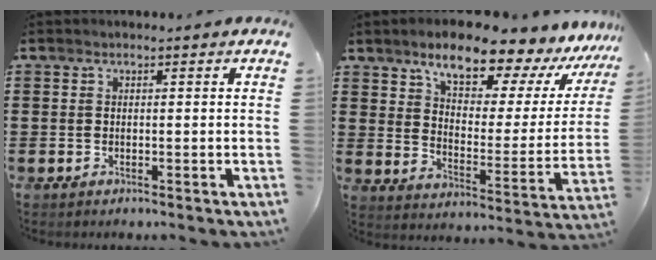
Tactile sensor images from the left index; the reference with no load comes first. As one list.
[{"total": 10.5, "force": [8.5, 3.3, 5.1], "torque": [-0.100, -0.058, 0.143]}]